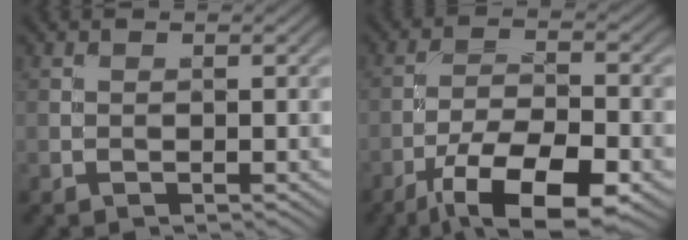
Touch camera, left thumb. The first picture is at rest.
{"total": 12.2, "force": [-7.0, 4.2, 9.0], "torque": [-0.164, -0.007, -0.127]}